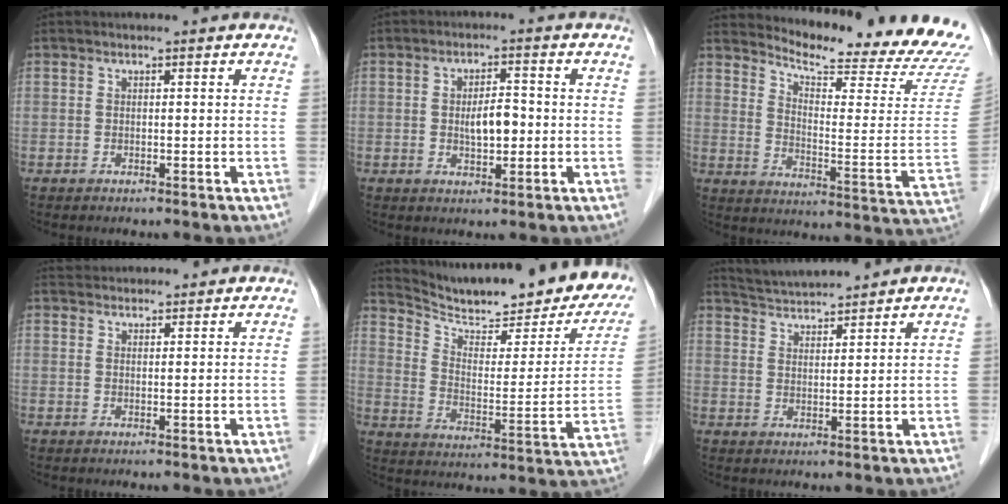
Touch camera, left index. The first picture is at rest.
{"total": 4.4, "force": [-0.7, 1.8, 4.0], "torque": [-0.070, -0.002, -0.012]}
{"total": 20.5, "force": [19.7, 0.2, 5.7], "torque": [-0.096, -0.131, 0.240]}
{"total": 4.5, "force": [4.4, 0.7, 0.5], "torque": [-0.010, 0.033, 0.065]}
{"total": 25.0, "force": [21.3, 4.8, 12.2], "torque": [-0.185, -0.054, 0.280]}
{"total": 6.4, "force": [6.3, -0.6, 1.2], "torque": [-0.032, 0.017, 0.110]}